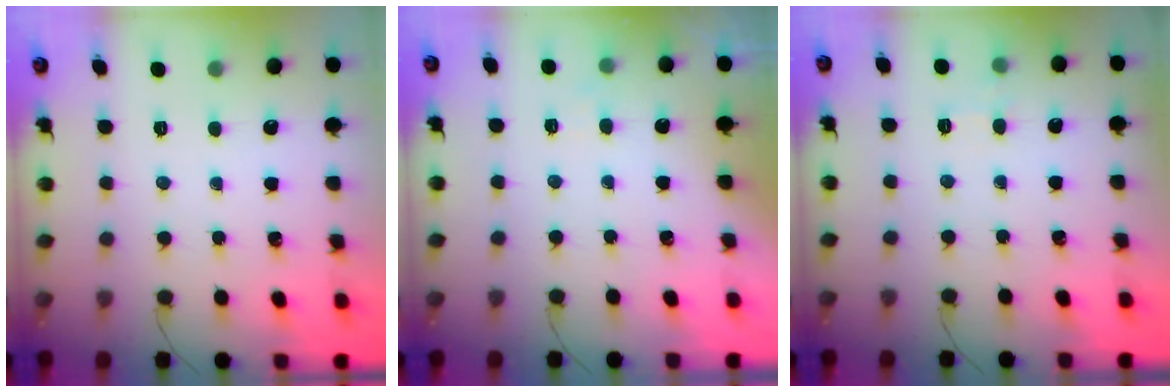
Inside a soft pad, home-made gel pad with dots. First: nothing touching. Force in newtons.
{"total": 3.8, "press": 3.6, "slide": 1.1}
{"total": 5.2, "press": 5.0, "slide": 1.6}